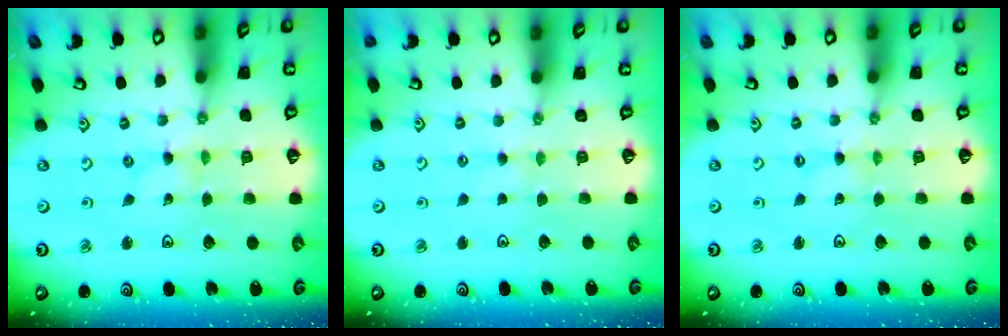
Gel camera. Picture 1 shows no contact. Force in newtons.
{"total": 1.9, "press": 1.9, "slide": 0.4}
{"total": 0.5, "press": 0.5, "slide": 0.1}